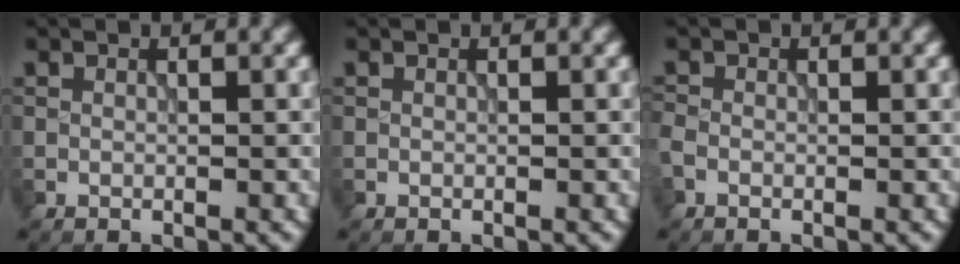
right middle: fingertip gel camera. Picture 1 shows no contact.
{"total": 0.0}
{"total": 0.9, "force": [-0.6, 0.6, 0.5], "torque": [-0.013, -0.001, -0.017]}